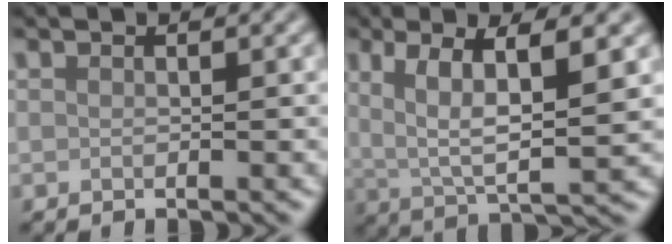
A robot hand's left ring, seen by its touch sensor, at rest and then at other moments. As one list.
[{"total": 7.5, "force": [2.3, 2.1, 6.9], "torque": [-0.121, -0.002, 0.044]}]